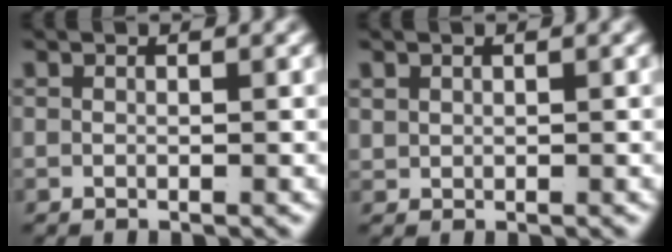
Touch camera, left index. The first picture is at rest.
{"total": 1.0, "force": [0.7, 0.6, 0.4], "torque": [-0.014, -0.006, 0.023]}